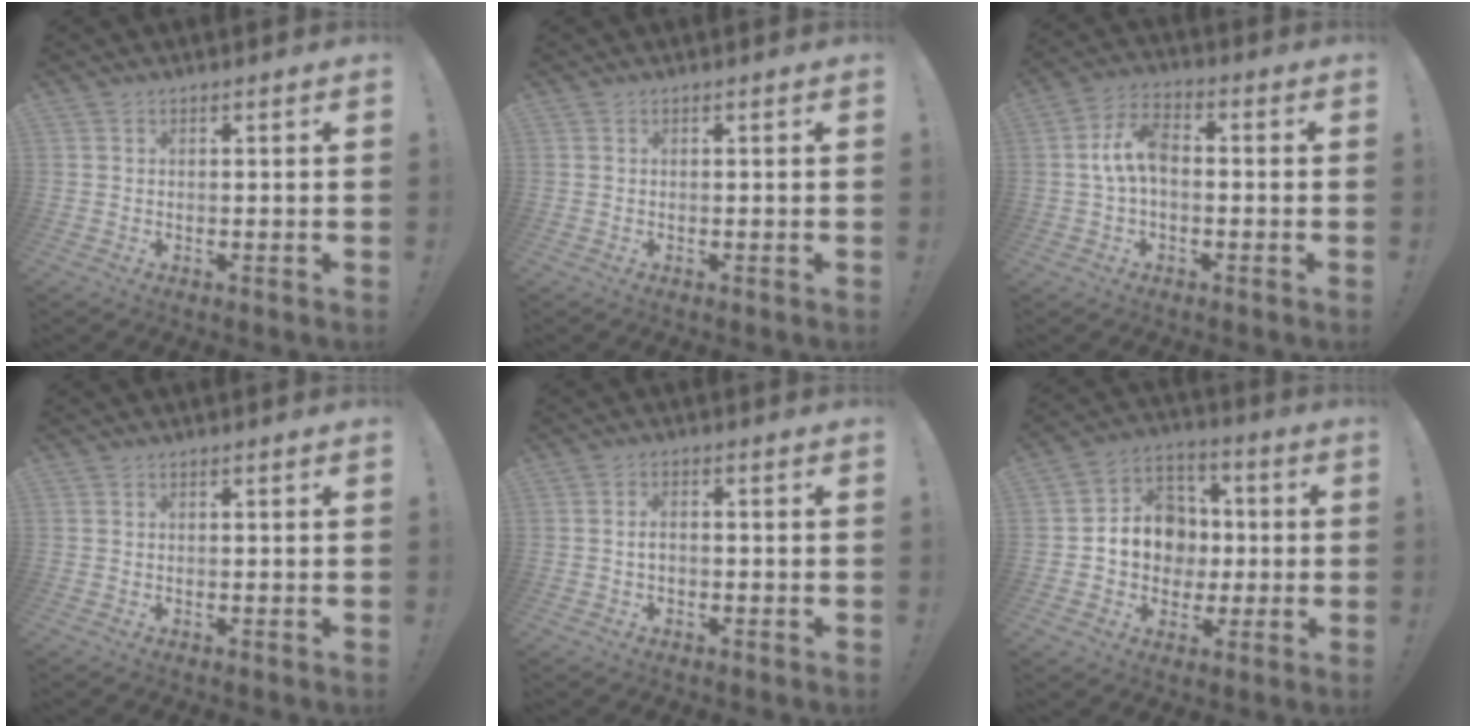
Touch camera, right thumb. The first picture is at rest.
{"total": 0.0}
{"total": 9.2, "force": [-0.5, 5.2, 7.5], "torque": [-0.148, 0.012, -0.005]}
{"total": 0.0}
{"total": 2.0, "force": [-0.6, 1.3, 1.4], "torque": [-0.032, 0.008, -0.010]}
{"total": 12.7, "force": [-0.4, 11.4, 5.6], "torque": [-0.076, 0.013, 0.003]}